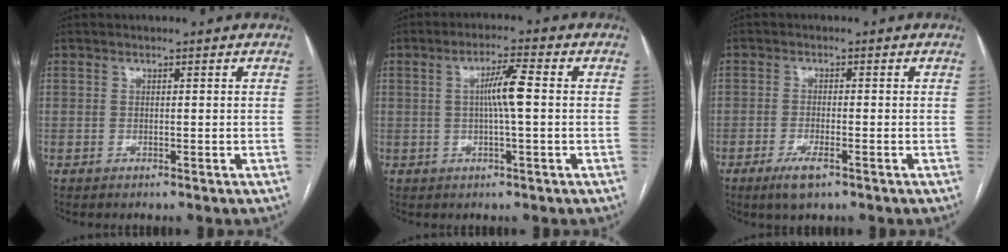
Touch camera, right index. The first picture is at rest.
{"total": 5.2, "force": [0.4, 0.3, 5.2], "torque": [-0.091, 0.010, 0.005]}
{"total": 3.8, "force": [-2.2, 0.8, 2.9], "torque": [-0.059, -0.005, -0.038]}